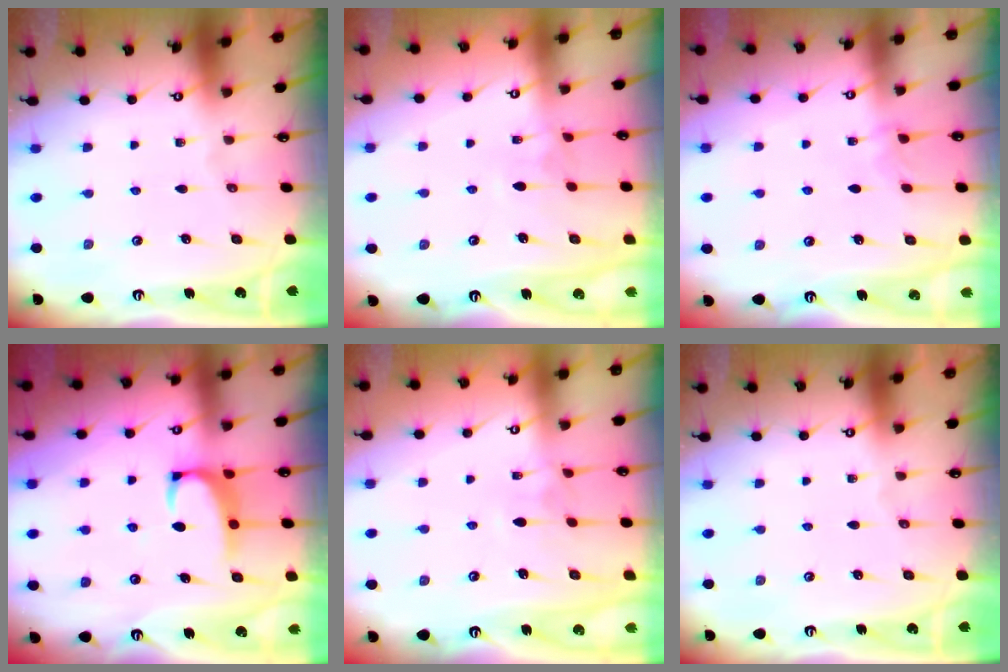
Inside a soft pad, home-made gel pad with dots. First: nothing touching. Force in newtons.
{"total": 2.0, "press": 1.9, "slide": 0.5}
{"total": 2.6, "press": 2.6, "slide": 0.3}
{"total": 2.6, "press": 2.5, "slide": 0.7}
{"total": 2.9, "press": 2.9, "slide": 0.3}
{"total": 0.0}